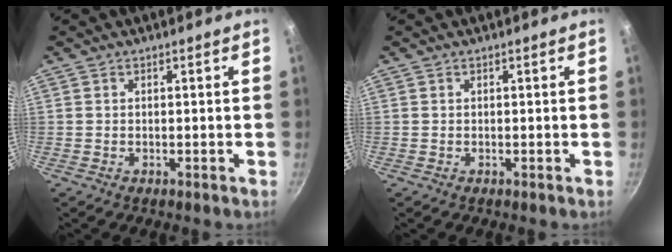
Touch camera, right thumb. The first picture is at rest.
{"total": 0.0}